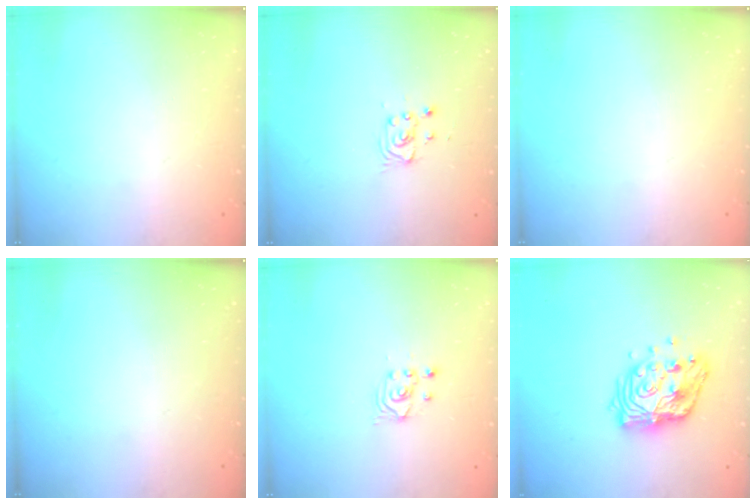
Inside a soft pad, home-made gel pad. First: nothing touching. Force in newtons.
{"total": 2.8, "press": 2.8, "slide": 0.4}
{"total": 0.0}
{"total": 0.0}
{"total": 2.4, "press": 2.3, "slide": 0.2}
{"total": 14.1, "press": 14.1, "slide": 1.1}